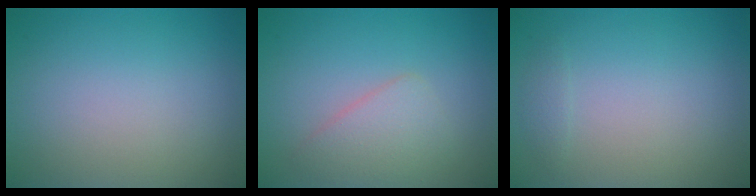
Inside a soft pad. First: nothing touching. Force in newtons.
{"total": 2.6, "press": 2.6, "slide": 0.1}
{"total": 0.7, "press": 0.7, "slide": 0.0}